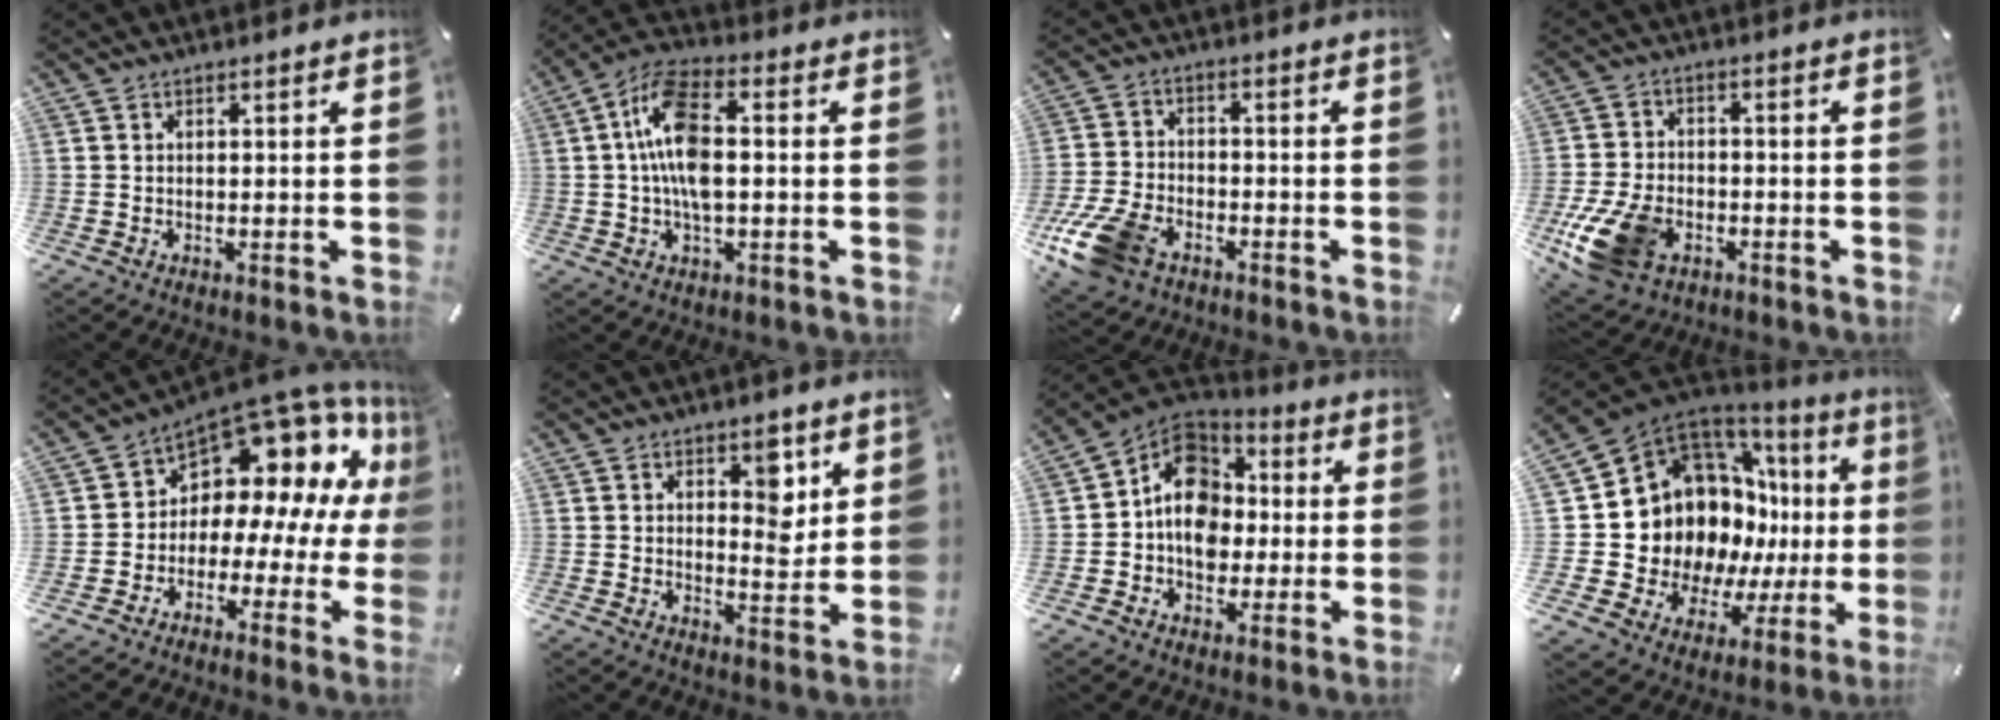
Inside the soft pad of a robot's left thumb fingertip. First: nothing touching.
{"total": 11.5, "force": [0.0, 5.5, 10.1], "torque": [-0.211, 0.004, 0.000]}
{"total": 12.3, "force": [-6.8, 7.4, 7.0], "torque": [-0.155, 0.027, -0.125]}
{"total": 13.5, "force": [-5.5, 9.1, 8.4], "torque": [-0.183, 0.022, -0.095]}
{"total": 11.2, "force": [6.6, 7.2, 5.5], "torque": [-0.082, -0.084, 0.110]}
{"total": 7.0, "force": [2.8, 4.3, 4.8], "torque": [-0.050, -0.013, 0.039]}
{"total": 12.8, "force": [-0.8, 11.0, 6.5], "torque": [-0.116, 0.008, -0.017]}
{"total": 18.0, "force": [4.0, 13.7, 11.0], "torque": [-0.171, -0.083, 0.117]}